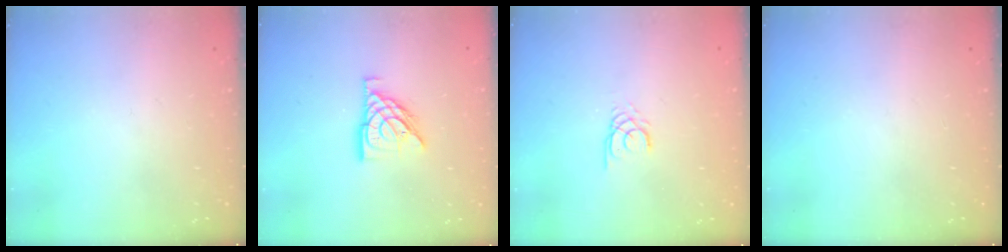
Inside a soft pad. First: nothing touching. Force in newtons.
{"total": 11.0, "press": 10.9, "slide": 1.3}
{"total": 2.2, "press": 2.2, "slide": 0.2}
{"total": 0.0}